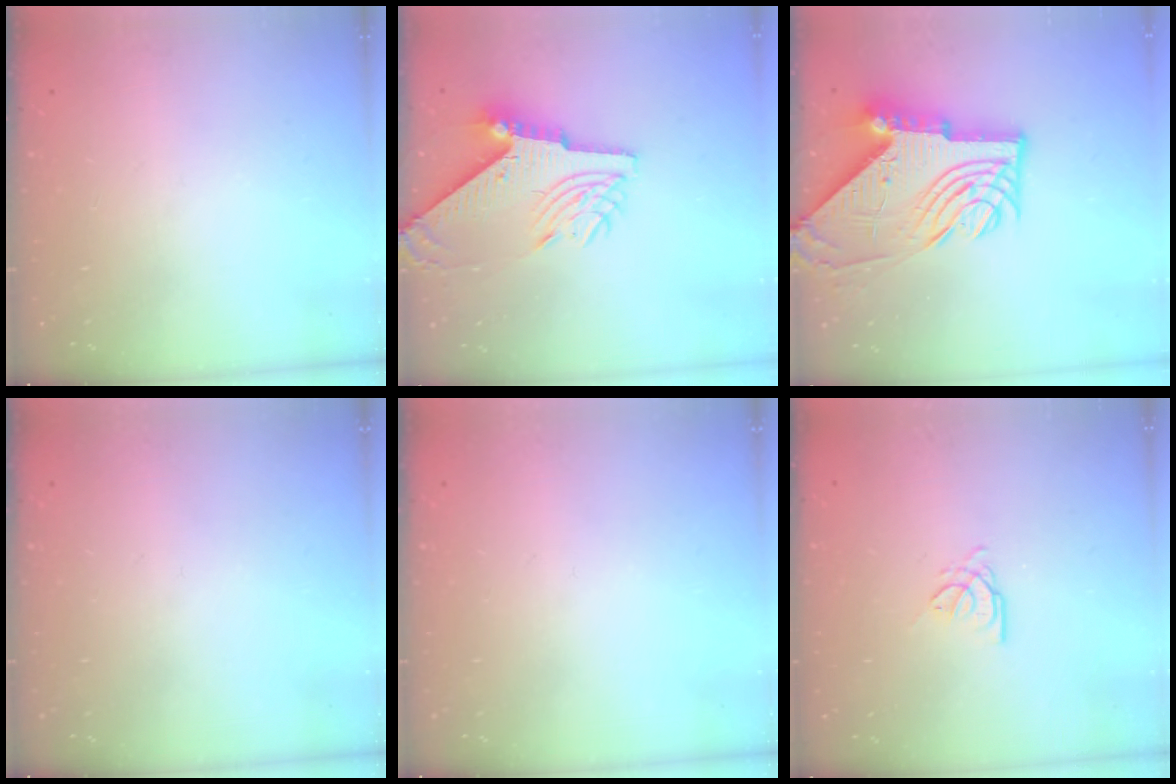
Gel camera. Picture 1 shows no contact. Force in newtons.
{"total": 12.0, "press": 11.9, "slide": 1.4}
{"total": 14.6, "press": 14.5, "slide": 1.6}
{"total": 0.0}
{"total": 0.0}
{"total": 0.9, "press": 0.8, "slide": 0.2}